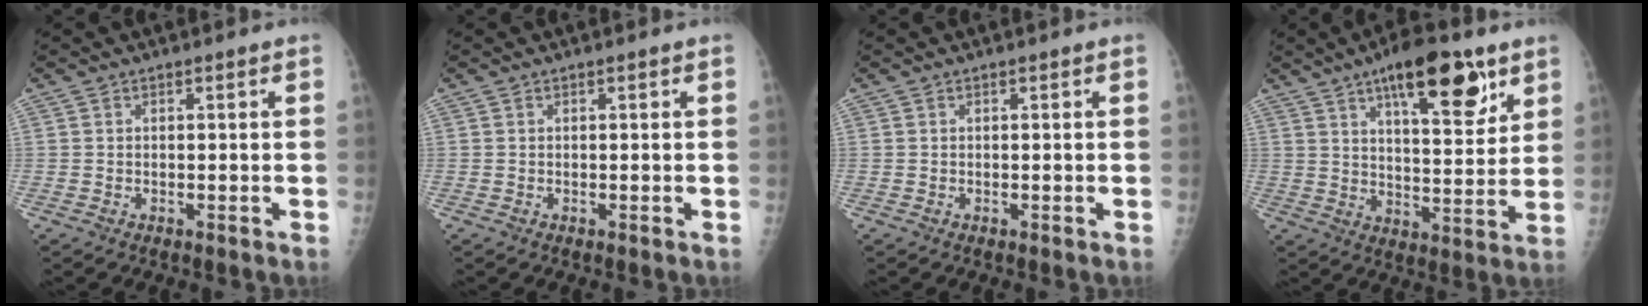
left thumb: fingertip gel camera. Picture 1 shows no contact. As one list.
[{"total": 0.0}, {"total": 0.0}, {"total": 16.5, "force": [9.3, 5.9, 12.3], "torque": [-0.149, -0.042, 0.143]}]